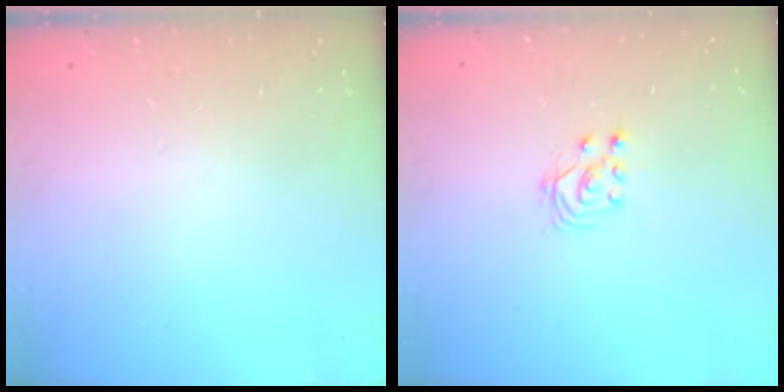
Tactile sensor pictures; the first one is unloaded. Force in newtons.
{"total": 3.1, "press": 3.0, "slide": 0.7}